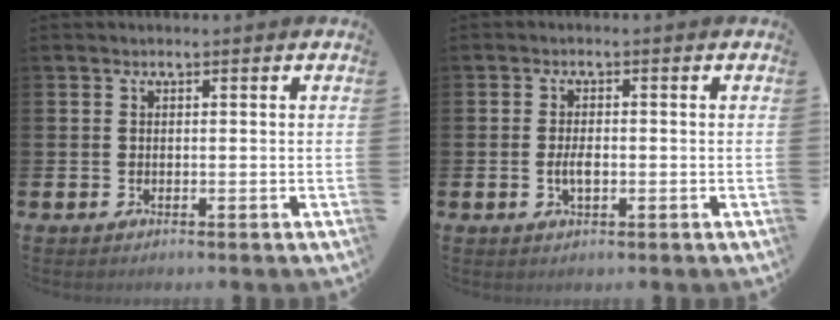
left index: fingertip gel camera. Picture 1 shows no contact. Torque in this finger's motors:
{"motor_torque": [0.48, 0.23, 0.04, 0.05]}